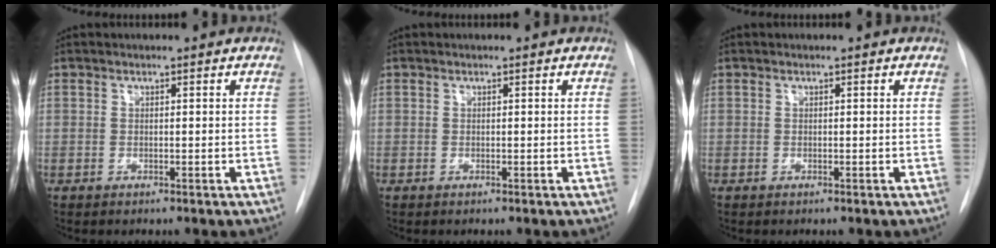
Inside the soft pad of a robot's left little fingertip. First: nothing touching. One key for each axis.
{"total": 0.0}
{"total": 0.0}